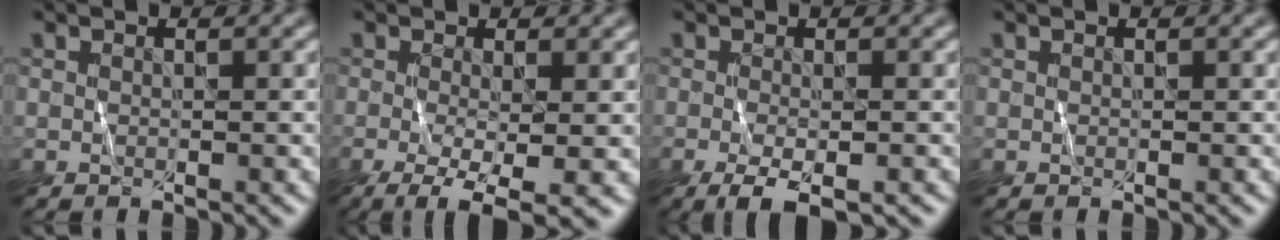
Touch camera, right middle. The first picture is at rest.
{"total": 6.7, "force": [-2.5, 2.2, 5.8], "torque": [-0.119, -0.014, -0.032]}
{"total": 2.9, "force": [-1.5, 0.7, 2.3], "torque": [-0.049, -0.005, -0.029]}
{"total": 0.0}